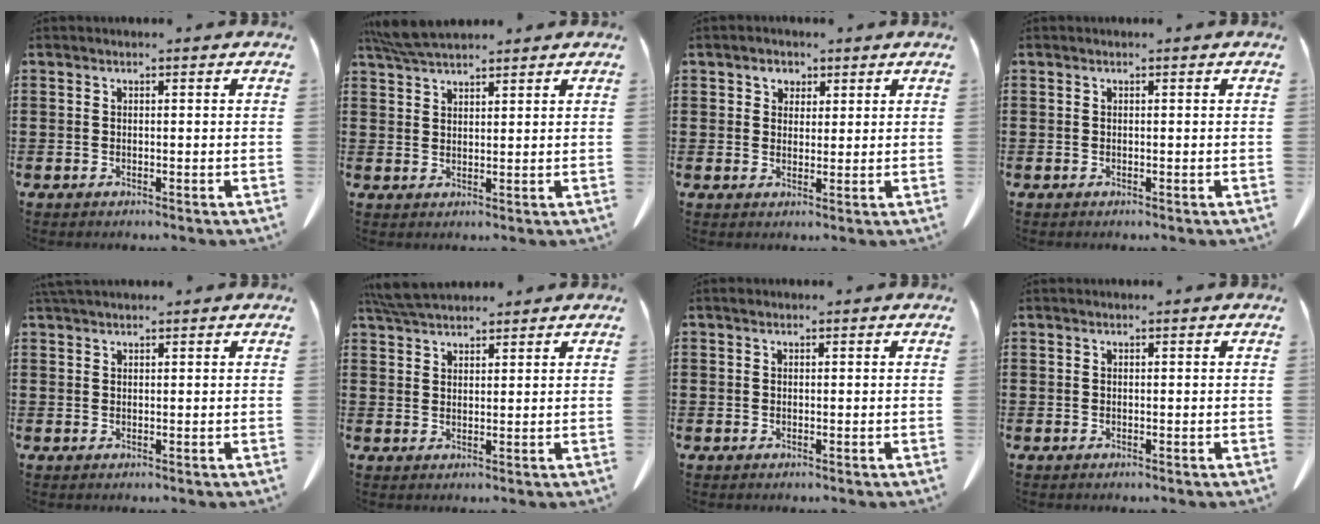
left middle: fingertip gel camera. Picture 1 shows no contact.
{"total": 4.8, "force": [4.4, 0.8, 1.9], "torque": [-0.049, -0.008, 0.084]}
{"total": 2.4, "force": [1.5, 1.9, 0.4], "torque": [-0.011, 0.007, 0.025]}
{"total": 0.0}
{"total": 1.4, "force": [1.2, 0.2, 0.5], "torque": [-0.013, -0.001, 0.025]}
{"total": 4.8, "force": [4.4, 0.9, 1.6], "torque": [-0.043, -0.006, 0.086]}
{"total": 0.6, "force": [0.3, 0.5, 0.1], "torque": [-0.005, 0.001, 0.007]}
{"total": 0.0}